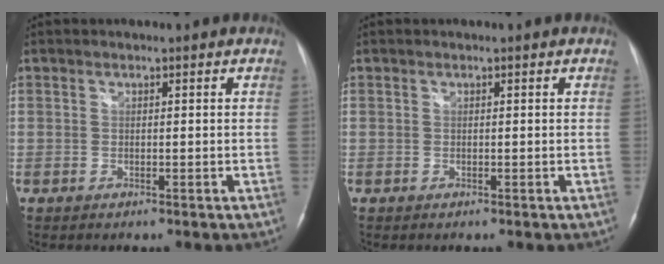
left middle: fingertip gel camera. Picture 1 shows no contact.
{"total": 0.0}